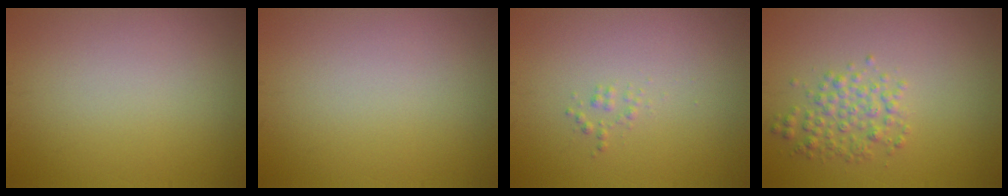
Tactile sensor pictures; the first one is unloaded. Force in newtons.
{"total": 0.0}
{"total": 0.7, "press": 0.7, "slide": 0.0}
{"total": 2.6, "press": 2.6, "slide": 0.0}